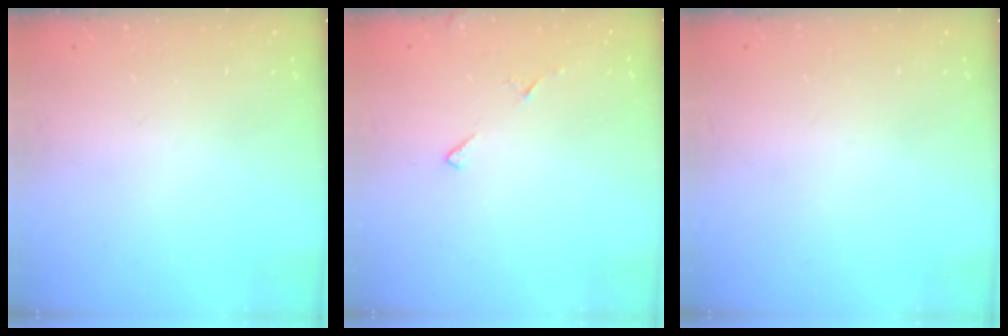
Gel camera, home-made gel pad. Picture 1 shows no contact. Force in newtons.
{"total": 5.4, "press": 5.4, "slide": 0.5}
{"total": 0.0}